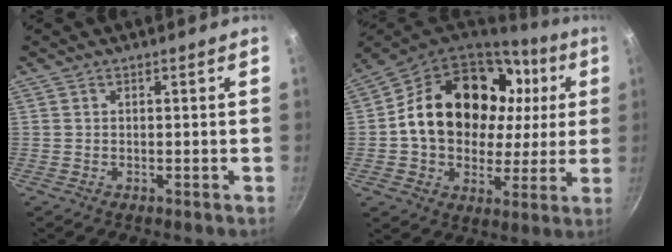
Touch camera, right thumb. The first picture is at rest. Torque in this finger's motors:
{"motor_torque": [1.02, 3.99, 1.33, -0.91, 0.21]}